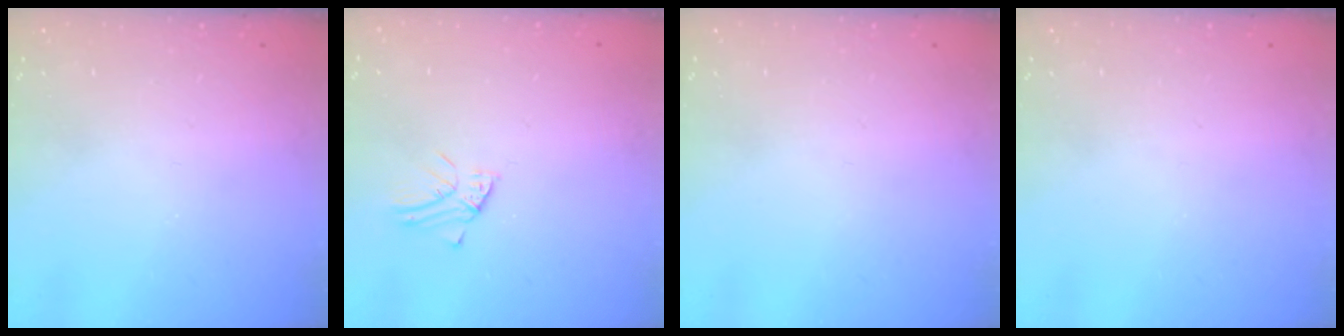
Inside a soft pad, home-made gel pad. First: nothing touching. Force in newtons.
{"total": 1.8, "press": 1.7, "slide": 0.2}
{"total": 0.0}
{"total": 0.0}